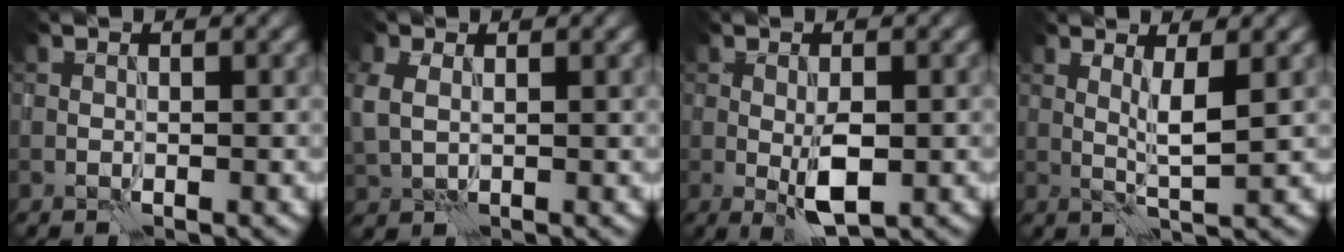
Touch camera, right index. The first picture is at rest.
{"total": 3.4, "force": [0.8, 2.4, 2.2], "torque": [-0.066, 0.005, 0.018]}
{"total": 3.6, "force": [-0.6, 1.3, 3.3], "torque": [-0.063, -0.006, -0.007]}
{"total": 2.4, "force": [0.6, 0.2, 2.3], "torque": [-0.040, -0.008, 0.013]}